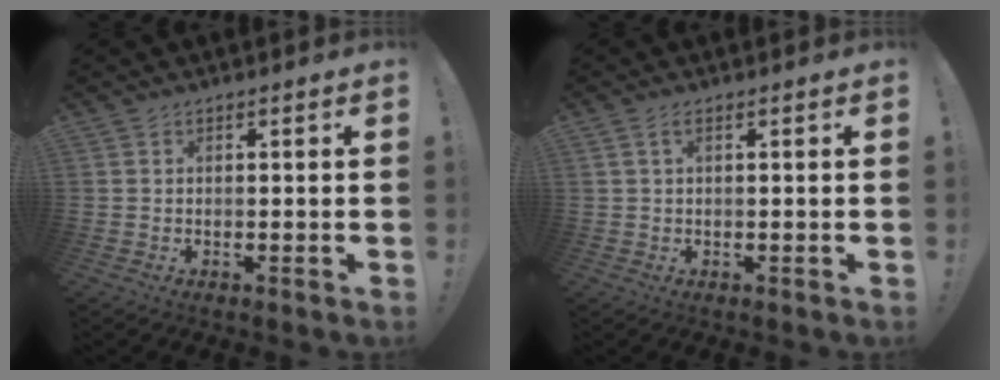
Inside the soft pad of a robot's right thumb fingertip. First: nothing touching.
{"total": 1.6, "force": [0.5, 0.4, 1.5], "torque": [-0.035, 0.004, 0.008]}